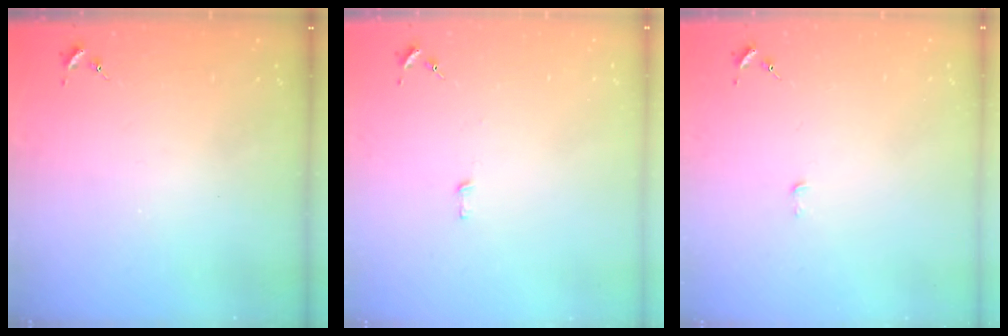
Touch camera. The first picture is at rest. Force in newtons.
{"total": 3.0, "press": 3.0, "slide": 0.2}
{"total": 2.6, "press": 2.6, "slide": 0.2}